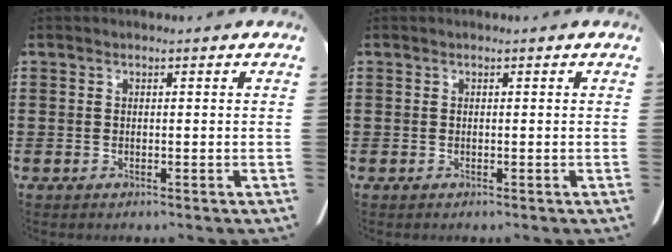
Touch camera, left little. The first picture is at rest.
{"total": 0.0}